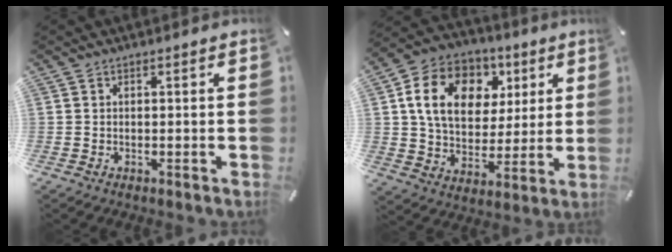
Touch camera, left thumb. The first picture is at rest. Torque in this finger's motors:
{"motor_torque": [1.99, 2.07, 1.78, -0.99, 0.21]}